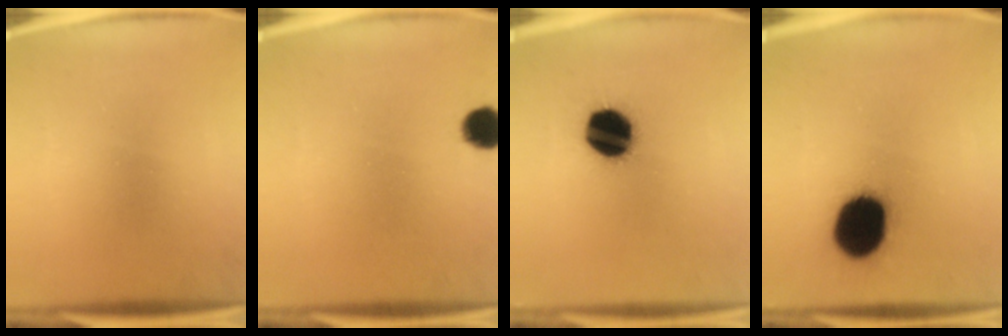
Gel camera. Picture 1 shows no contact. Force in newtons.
{"total": 5.6}
{"total": 14.6}
{"total": 18.9}